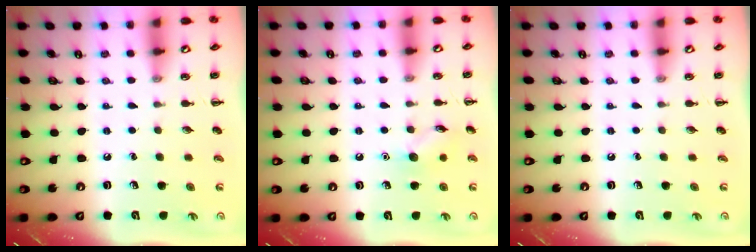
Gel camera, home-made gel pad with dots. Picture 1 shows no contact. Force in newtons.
{"total": 6.9, "press": 6.8, "slide": 1.3}
{"total": 0.0}